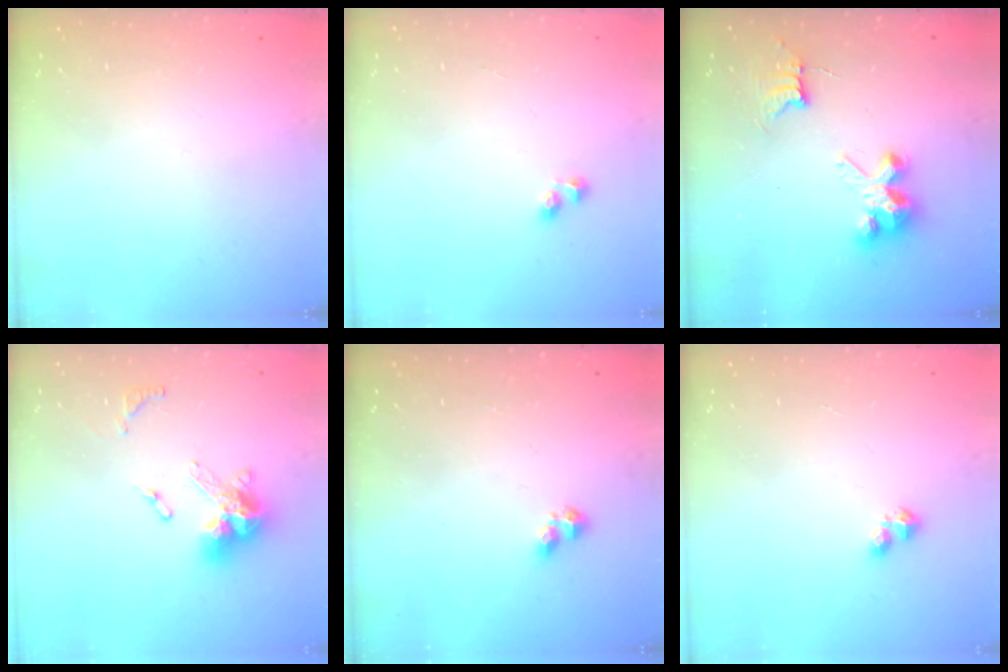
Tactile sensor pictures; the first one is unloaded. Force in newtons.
{"total": 3.0, "press": 2.7, "slide": 1.3}
{"total": 8.7, "press": 8.7, "slide": 0.6}
{"total": 12.8, "press": 12.7, "slide": 1.4}
{"total": 2.3, "press": 2.2, "slide": 0.6}
{"total": 3.3, "press": 3.2, "slide": 0.7}